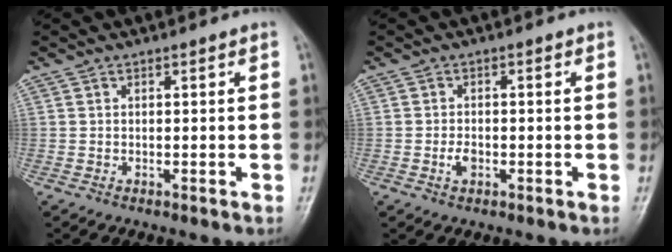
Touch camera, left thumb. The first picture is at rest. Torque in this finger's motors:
{"motor_torque": [-0.15, 0.19, 0.29, 0.17, 0.00]}